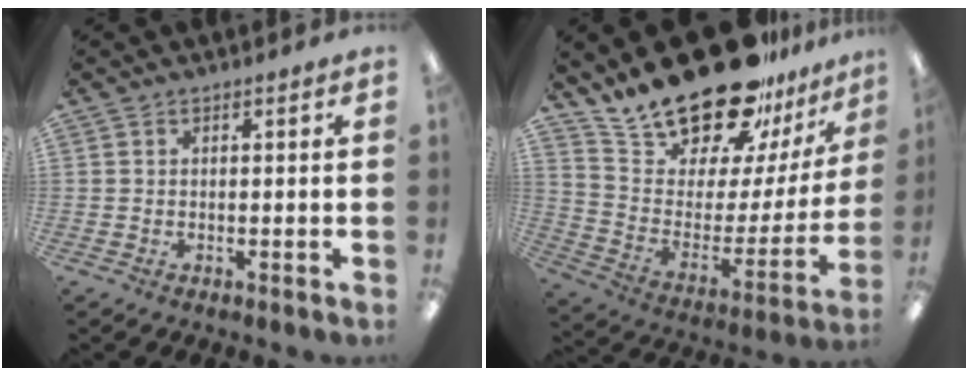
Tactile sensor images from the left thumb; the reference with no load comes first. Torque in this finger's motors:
{"motor_torque": [0.88, 0.68, 1.42, -1.35, 0.10]}